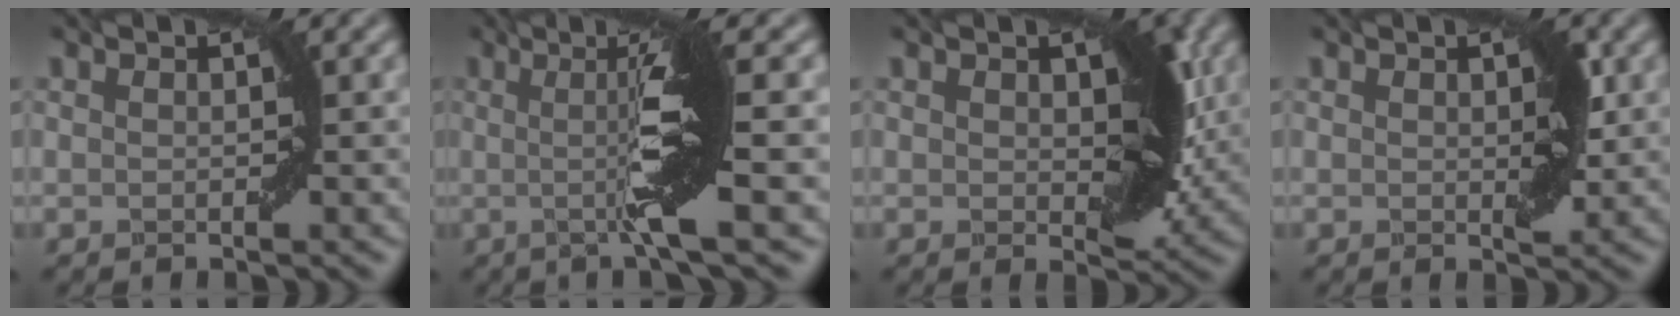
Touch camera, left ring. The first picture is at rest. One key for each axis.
{"total": 6.4, "fx": 0.1, "fy": 0.6, "fz": 6.4, "tx": -0.109, "ty": -0.002, "tz": -0.002}
{"total": 5.0, "fx": 0.5, "fy": 2.9, "fz": 4.1, "tx": -0.054, "ty": -0.006, "tz": 0.014}
{"total": 1.9, "fx": 0.2, "fy": 0.9, "fz": 1.7, "tx": -0.023, "ty": -0.003, "tz": 0.007}